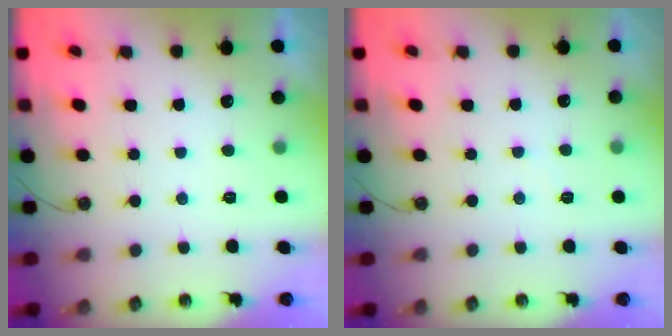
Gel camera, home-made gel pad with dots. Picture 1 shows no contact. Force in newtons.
{"total": 2.6, "press": 2.6, "slide": 0.3}